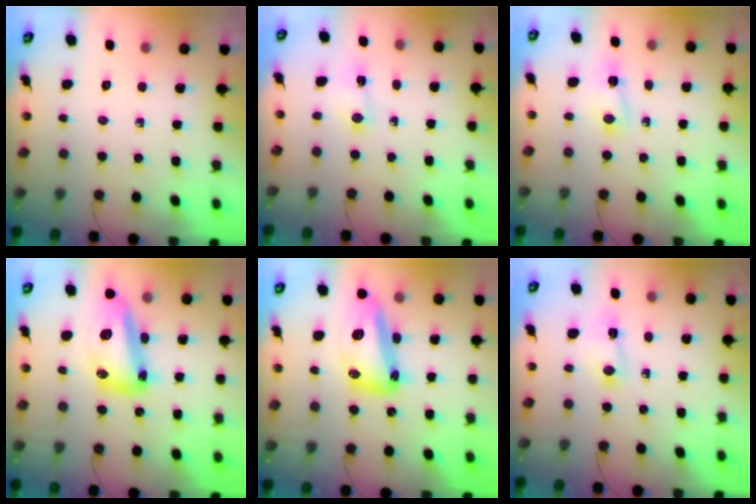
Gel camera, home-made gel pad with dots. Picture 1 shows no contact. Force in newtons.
{"total": 1.4, "press": 1.2, "slide": 0.7}
{"total": 2.4, "press": 2.4, "slide": 0.6}
{"total": 16.4, "press": 16.3, "slide": 1.3}
{"total": 16.4, "press": 16.3, "slide": 1.3}
{"total": 2.3, "press": 2.3, "slide": 0.3}